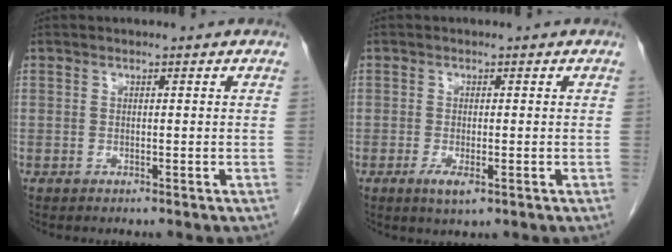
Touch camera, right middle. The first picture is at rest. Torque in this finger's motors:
{"motor_torque": [0.28, -0.30, 0.22, 0.05]}